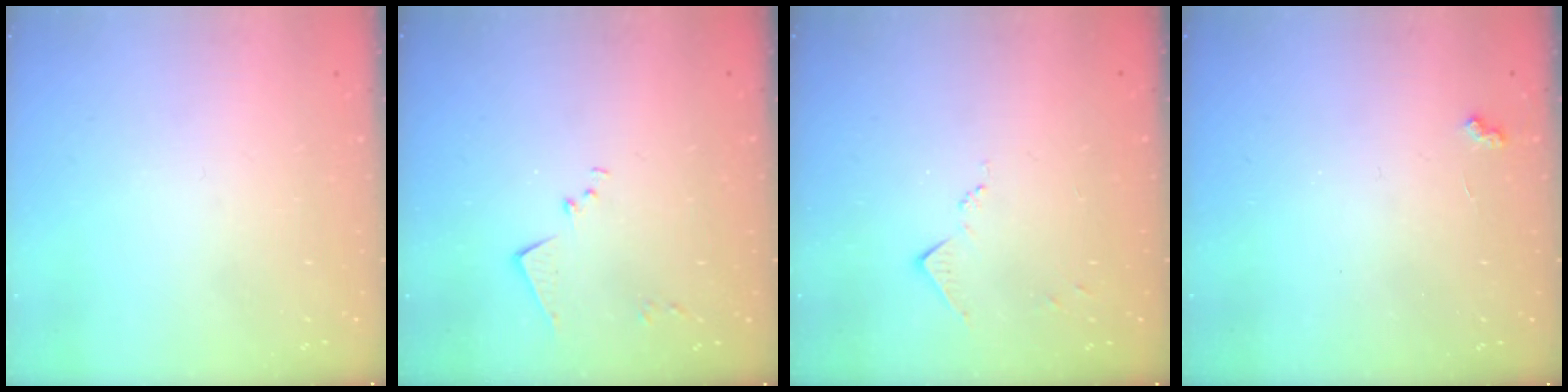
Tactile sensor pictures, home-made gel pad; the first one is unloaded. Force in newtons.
{"total": 6.8, "press": 6.8, "slide": 0.6}
{"total": 7.0, "press": 6.9, "slide": 0.8}
{"total": 2.9, "press": 2.8, "slide": 0.6}